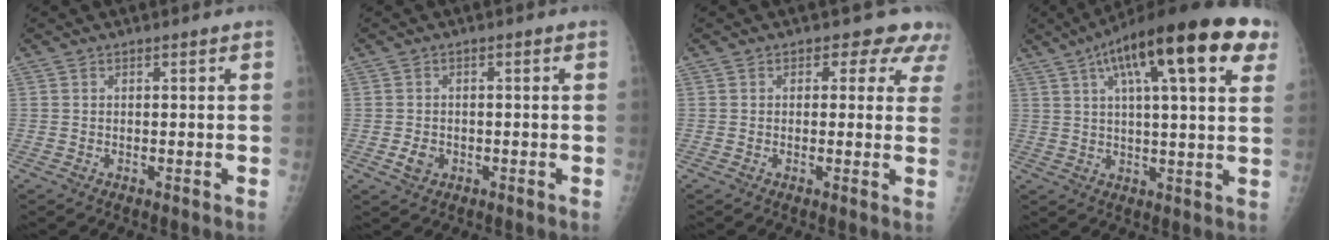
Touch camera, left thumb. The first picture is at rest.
{"total": 2.5, "force": [-0.9, 2.0, 1.3], "torque": [-0.016, 0.002, -0.011]}
{"total": 5.7, "force": [3.9, 3.7, 1.8], "torque": [0.022, -0.012, 0.025]}
{"total": 23.0, "force": [10.6, 5.9, 19.5], "torque": [-0.288, 0.013, 0.154]}